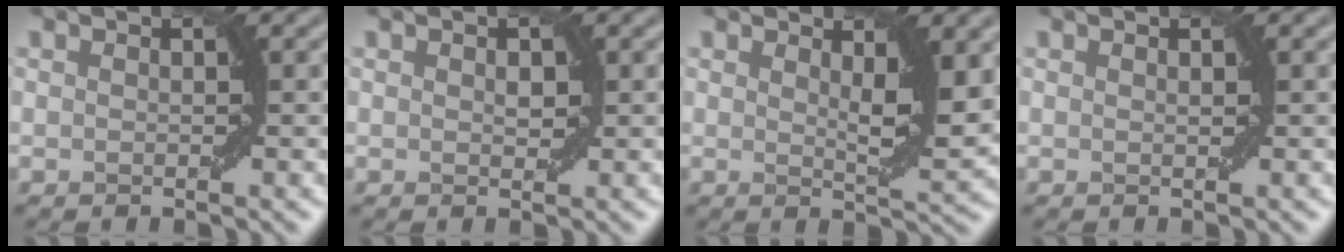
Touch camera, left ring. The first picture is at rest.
{"total": 0.9, "force": [0.3, 0.6, 0.7], "torque": [-0.008, 0.001, 0.006]}
{"total": 3.6, "force": [1.6, 0.8, 3.1], "torque": [-0.044, -0.010, 0.026]}
{"total": 0.0}